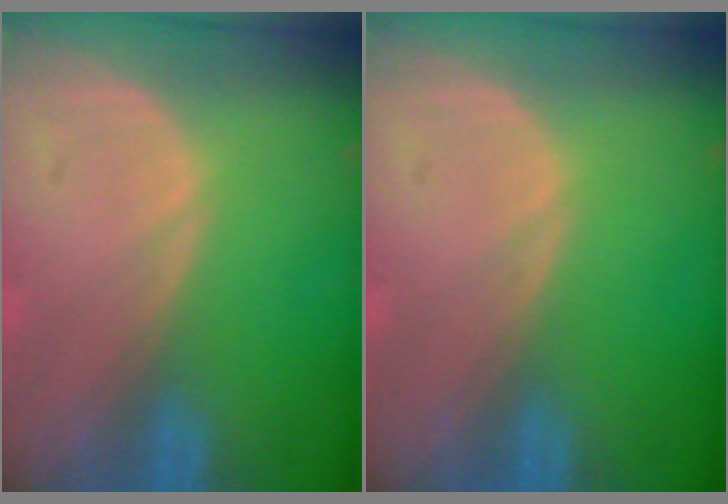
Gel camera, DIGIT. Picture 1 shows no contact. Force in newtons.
{"total": 0.0}